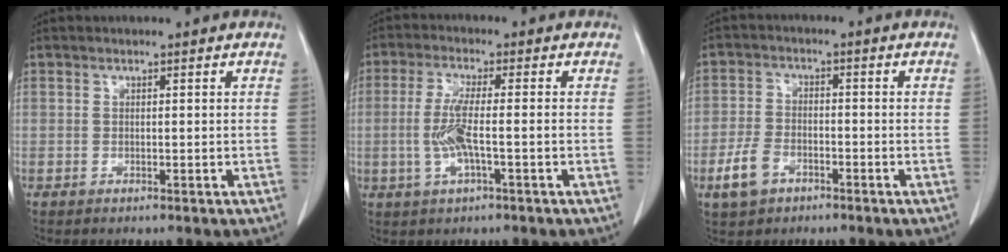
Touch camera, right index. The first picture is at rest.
{"total": 5.9, "force": [-1.1, 0.6, 5.8], "torque": [-0.126, -0.003, -0.023]}
{"total": 5.7, "force": [-3.1, 3.5, 3.2], "torque": [-0.079, 0.003, -0.056]}